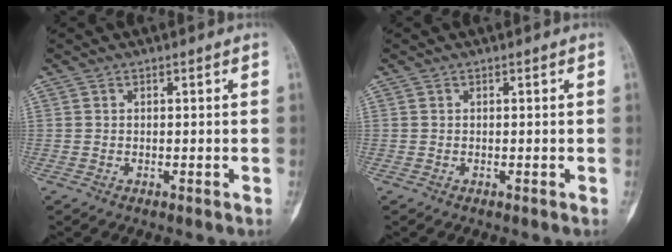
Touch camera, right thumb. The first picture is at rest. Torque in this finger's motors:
{"motor_torque": [0.02, 0.31, -0.23, -0.03, -0.03]}